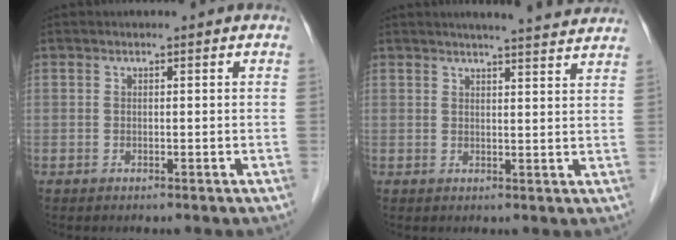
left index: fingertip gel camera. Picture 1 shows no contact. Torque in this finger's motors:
{"motor_torque": [-0.07, -0.31, 0.16, 0.04]}